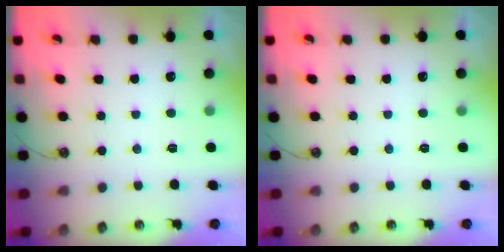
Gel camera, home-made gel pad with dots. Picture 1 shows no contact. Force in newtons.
{"total": 0.0}